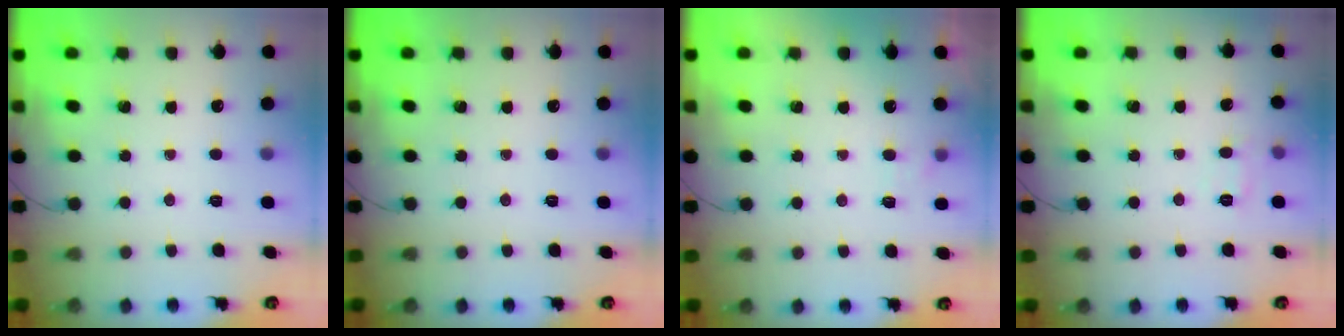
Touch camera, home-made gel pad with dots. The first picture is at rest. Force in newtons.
{"total": 0.0}
{"total": 1.6, "press": 1.2, "slide": 1.1}
{"total": 6.4, "press": 6.2, "slide": 1.4}